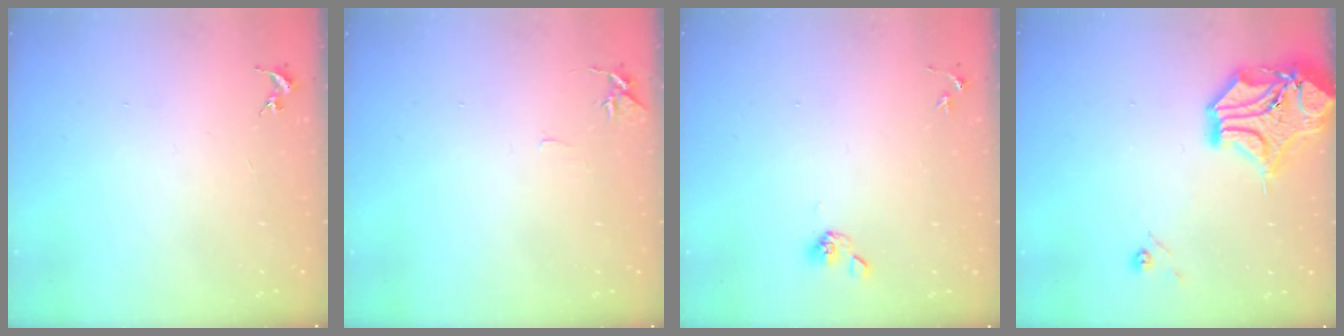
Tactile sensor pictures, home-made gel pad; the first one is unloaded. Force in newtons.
{"total": 5.8, "press": 5.7, "slide": 0.7}
{"total": 5.8, "press": 5.5, "slide": 1.8}
{"total": 16.2, "press": 16.0, "slide": 2.6}